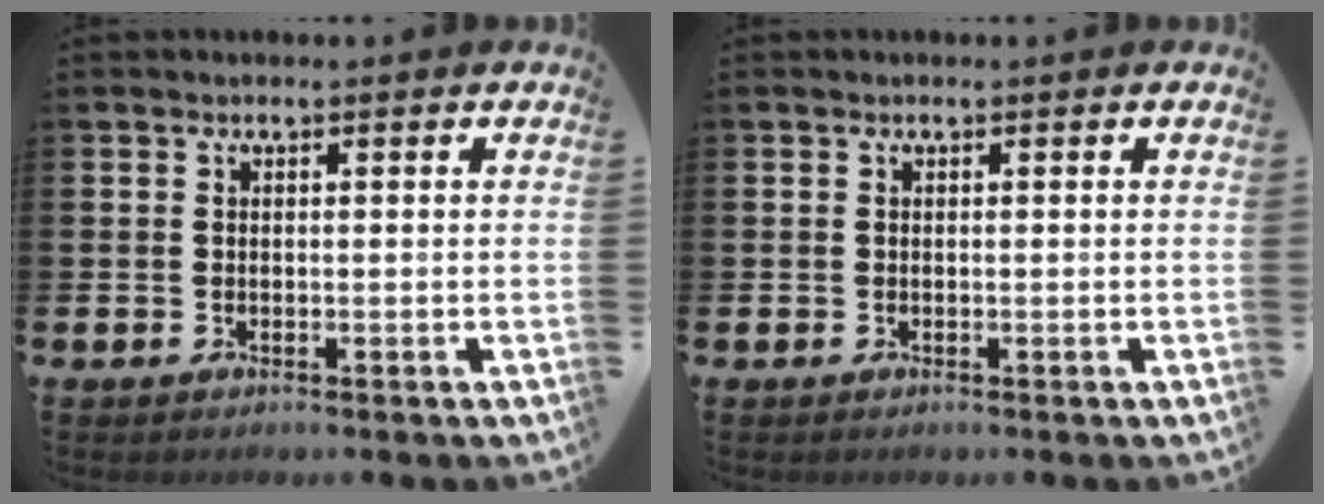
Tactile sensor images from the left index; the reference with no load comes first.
{"total": 0.0}